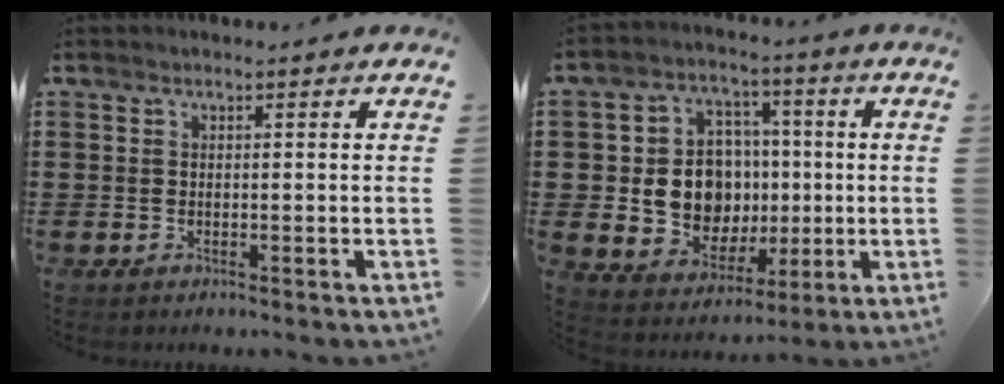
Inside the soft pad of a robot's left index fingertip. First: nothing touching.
{"total": 10.2, "force": [0.4, 9.1, 4.5], "torque": [-0.097, 0.015, 0.017]}